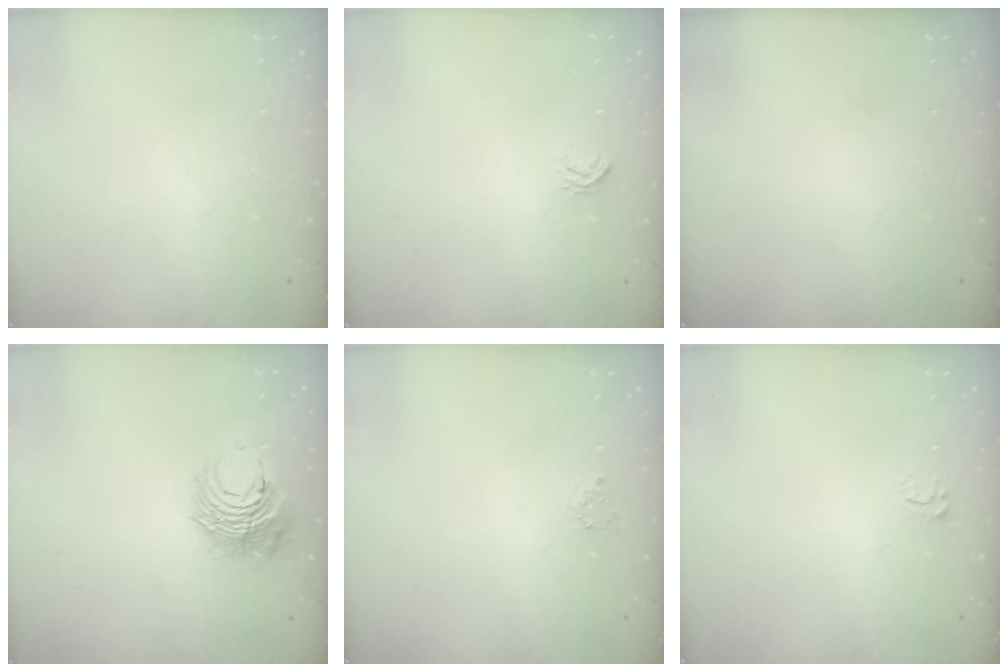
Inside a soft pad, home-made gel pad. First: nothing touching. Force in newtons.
{"total": 2.6, "press": 2.6, "slide": 0.2}
{"total": 0.0}
{"total": 11.0, "press": 11.0, "slide": 0.8}
{"total": 2.5, "press": 2.5, "slide": 0.3}
{"total": 3.1, "press": 3.1, "slide": 0.2}